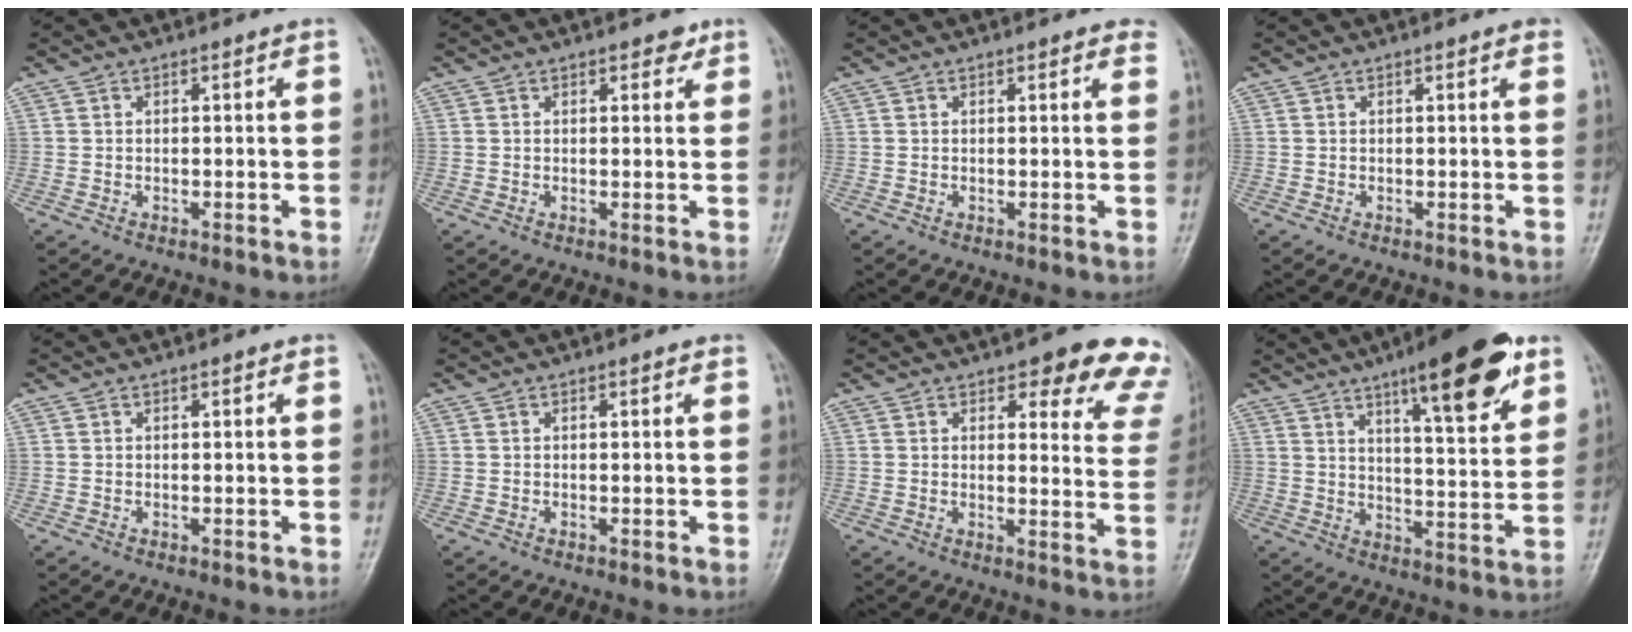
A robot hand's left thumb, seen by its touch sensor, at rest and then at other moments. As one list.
[{"total": 2.1, "force": [1.3, 1.2, 1.1], "torque": [0.000, -0.005, 0.014]}, {"total": 2.2, "force": [1.5, 0.8, 1.4], "torque": [-0.004, 0.000, 0.013]}, {"total": 1.2, "force": [0.7, 0.2, 1.0], "torque": [-0.014, 0.000, 0.005]}, {"total": 0.5, "force": [0.3, 0.2, 0.4], "torque": [-0.006, -0.001, 0.003]}, {"total": 0.7, "force": [0.4, 0.2, 0.5], "torque": [-0.007, 0.000, 0.003]}, {"total": 14.7, "force": [11.2, 5.4, 7.8], "torque": [-0.029, -0.055, 0.103]}, {"total": 17.5, "force": [10.3, 4.5, 13.5], "torque": [-0.167, -0.047, 0.152]}]